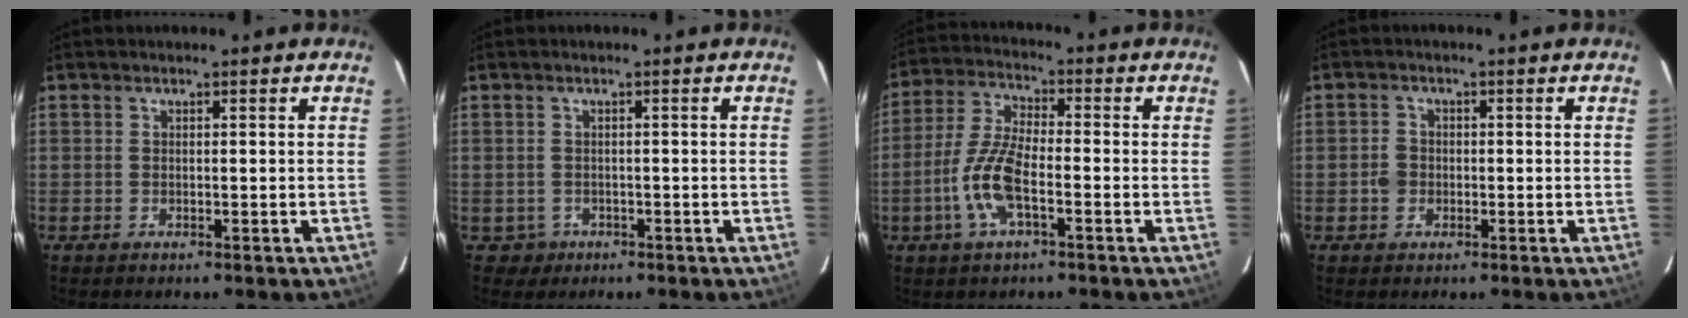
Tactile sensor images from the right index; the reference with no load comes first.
{"total": 2.3, "force": [-0.8, 2.2, 0.2], "torque": [-0.007, 0.003, -0.005]}
{"total": 9.8, "force": [-3.4, 3.2, 8.6], "torque": [-0.187, 0.002, -0.070]}
{"total": 2.5, "force": [-0.7, 2.3, 0.7], "torque": [-0.015, 0.006, -0.014]}